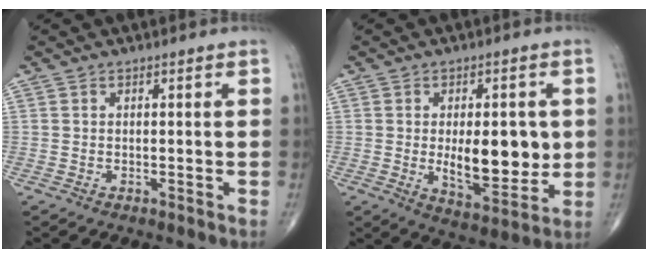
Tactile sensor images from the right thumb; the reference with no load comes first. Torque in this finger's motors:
{"motor_torque": [0.85, 0.96, 0.50, 0.32, 0.22]}